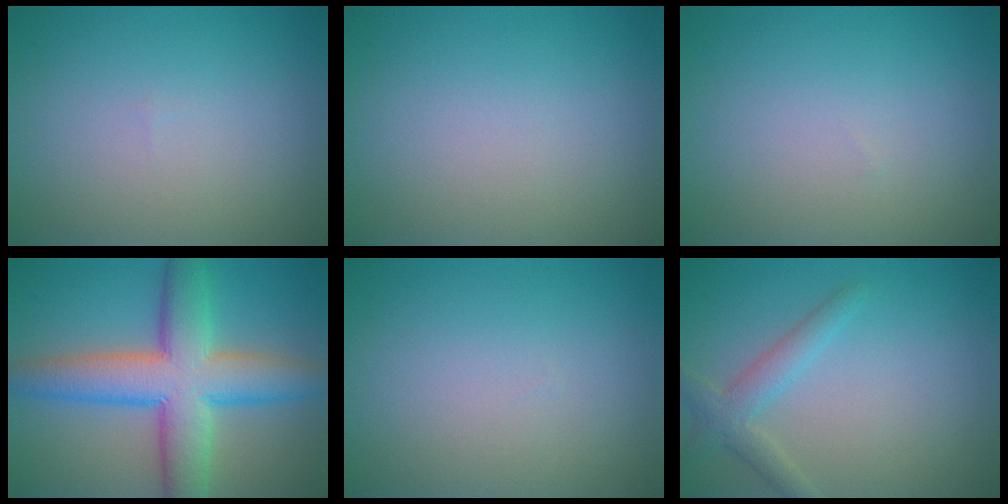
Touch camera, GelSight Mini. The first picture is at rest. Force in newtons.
{"total": 0.0}
{"total": 0.0}
{"total": 9.3, "press": 9.3, "slide": 0.1}
{"total": 0.0}
{"total": 2.5, "press": 2.5, "slide": 0.1}